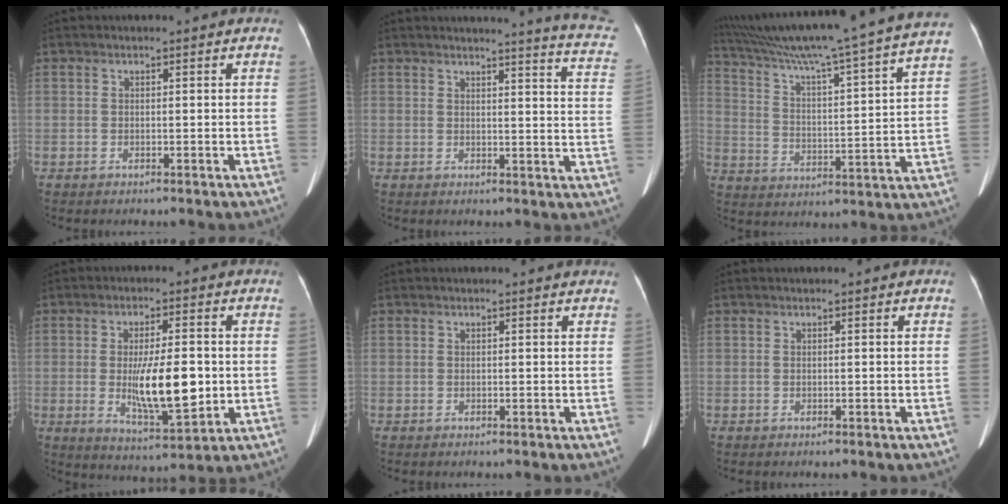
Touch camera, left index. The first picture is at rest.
{"total": 12.8, "force": [12.2, -0.4, 4.0], "torque": [-0.033, -0.086, 0.105]}
{"total": 28.3, "force": [24.5, -2.0, 14.1], "torque": [-0.235, -0.041, 0.342]}
{"total": 10.7, "force": [-0.8, 2.8, 10.3], "torque": [-0.179, -0.016, -0.005]}
{"total": 1.4, "force": [1.4, 0.0, 0.2], "torque": [-0.014, 0.000, 0.008]}
{"total": 0.0}